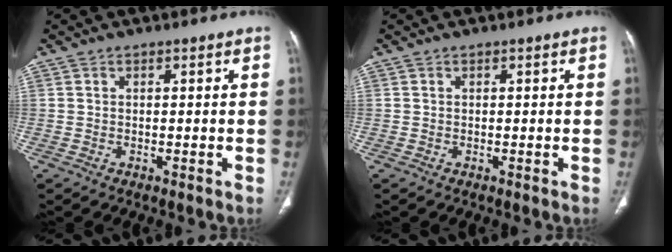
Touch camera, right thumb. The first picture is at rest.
{"total": 0.0}